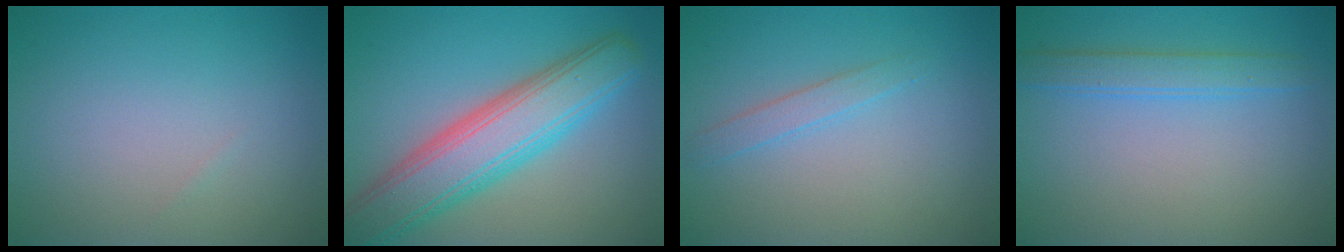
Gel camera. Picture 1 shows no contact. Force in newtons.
{"total": 8.1, "press": 8.1, "slide": 0.5}
{"total": 1.5, "press": 1.5, "slide": 0.1}
{"total": 2.5, "press": 2.5, "slide": 0.2}